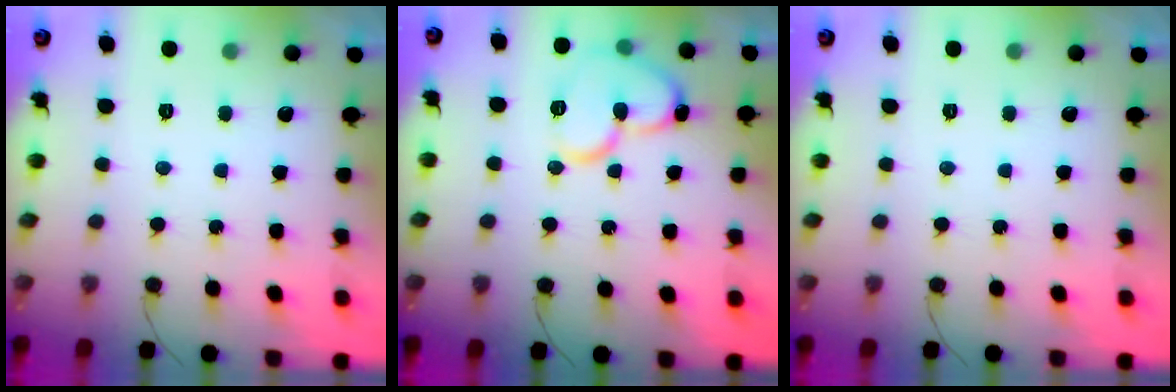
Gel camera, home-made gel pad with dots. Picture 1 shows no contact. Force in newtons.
{"total": 12.6, "press": 12.4, "slide": 1.7}
{"total": 0.0}